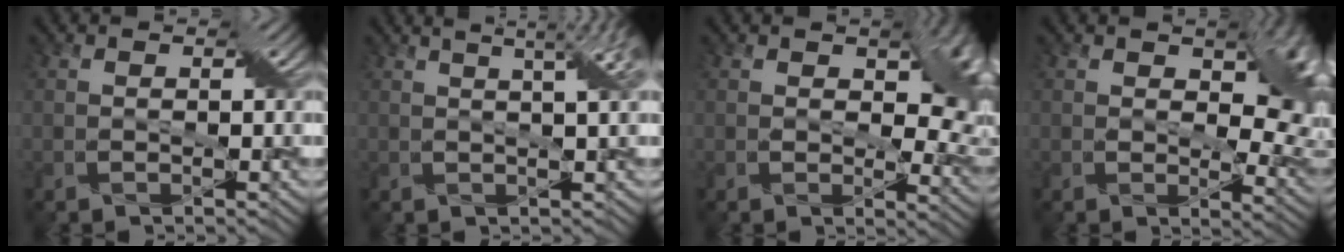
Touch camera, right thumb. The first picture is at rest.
{"total": 7.6, "force": [3.8, 2.3, 6.2], "torque": [-0.063, 0.038, 0.025]}
{"total": 8.5, "force": [2.0, 4.9, 6.7], "torque": [-0.085, -0.007, 0.029]}
{"total": 9.5, "force": [2.6, 5.2, 7.6], "torque": [-0.099, -0.008, 0.042]}